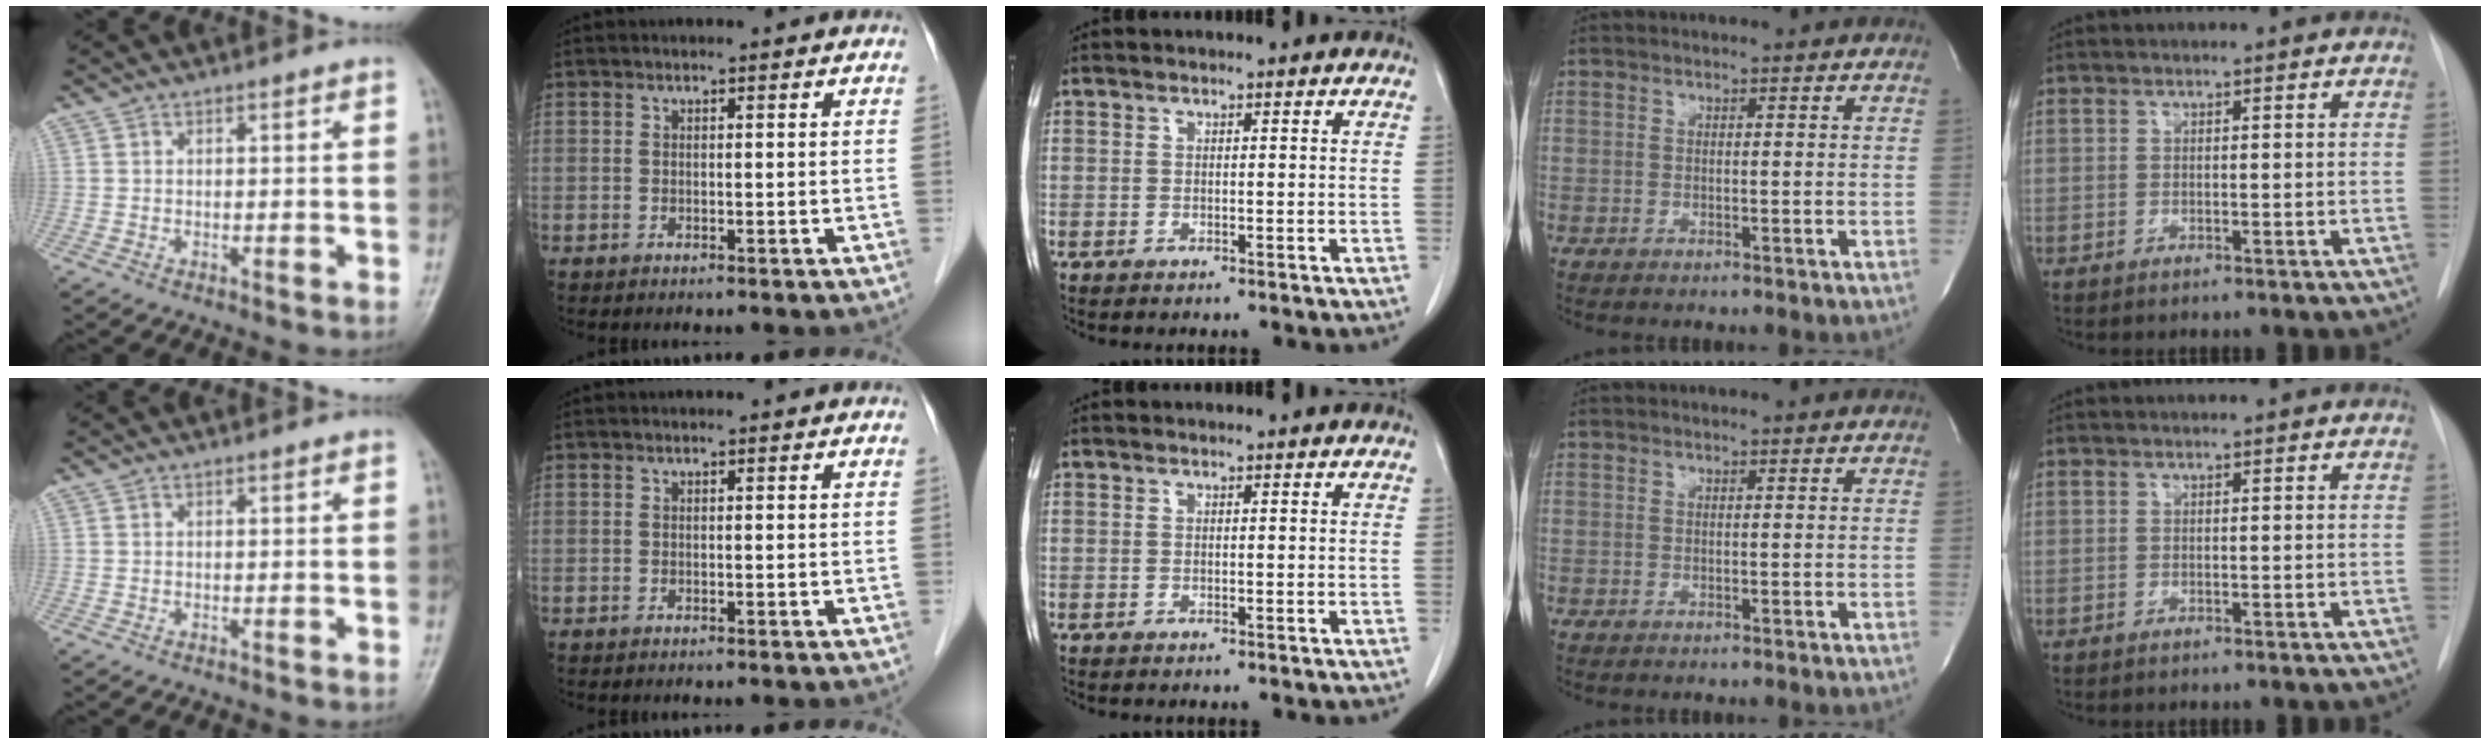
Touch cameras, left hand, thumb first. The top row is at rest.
{}